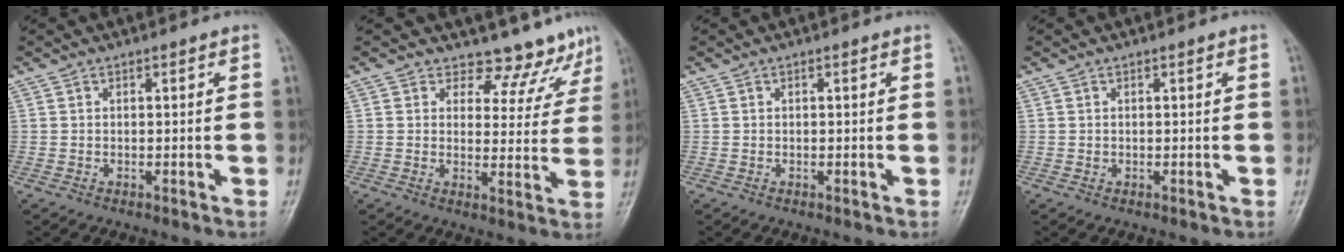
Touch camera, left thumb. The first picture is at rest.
{"total": 8.7, "force": [7.8, 3.8, -0.4], "torque": [0.047, -0.059, 0.082]}
{"total": 0.0}
{"total": 0.0}